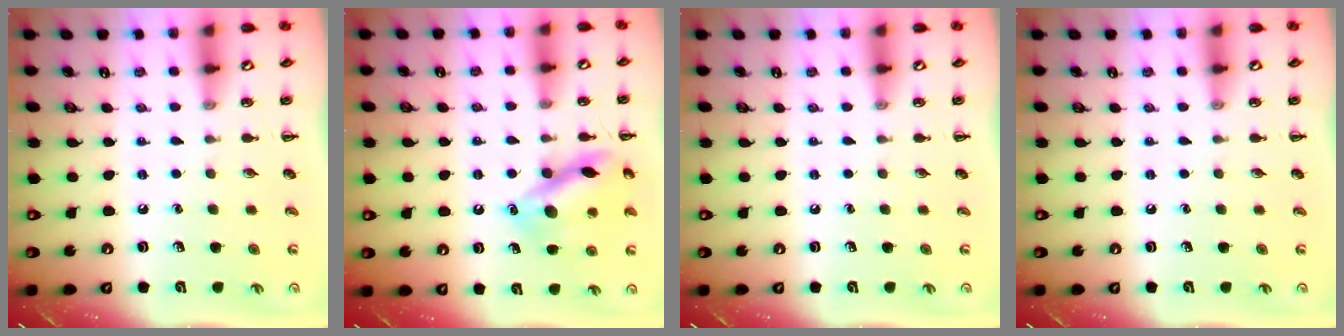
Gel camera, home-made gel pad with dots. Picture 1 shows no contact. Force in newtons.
{"total": 13.5, "press": 13.4, "slide": 1.6}
{"total": 0.0}
{"total": 0.0}